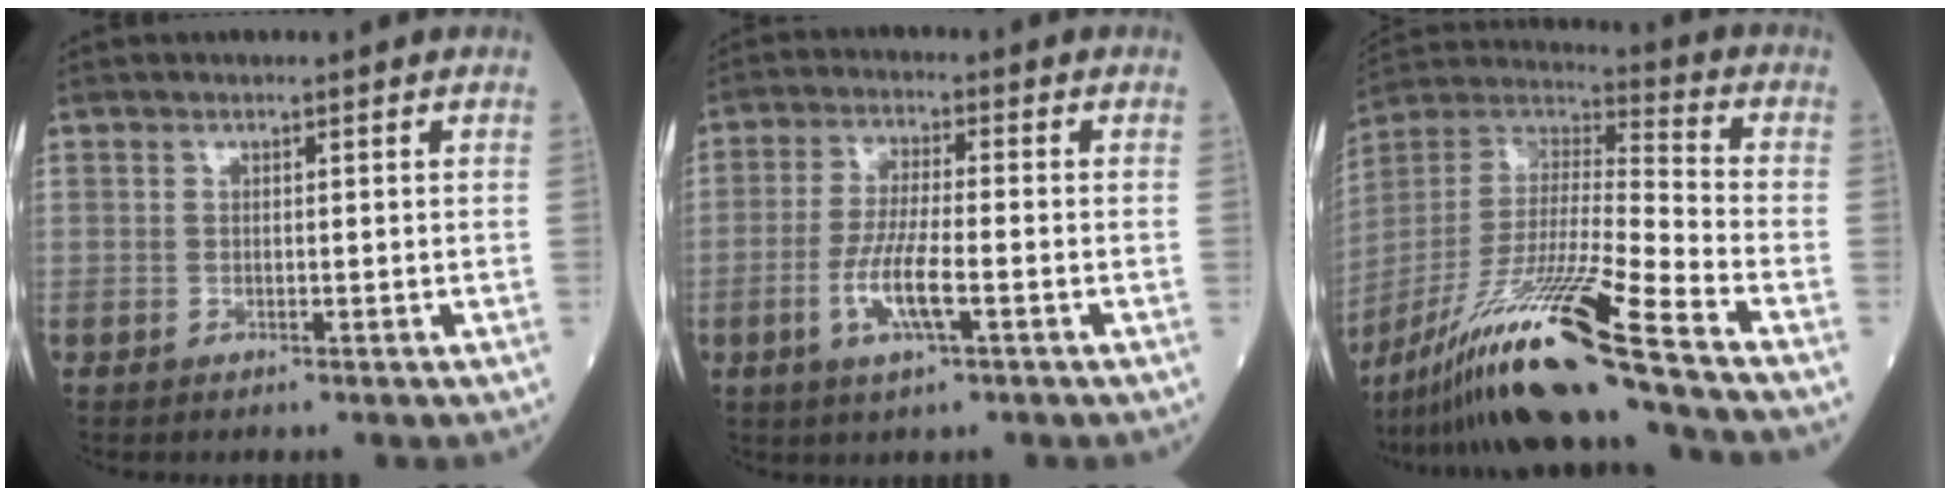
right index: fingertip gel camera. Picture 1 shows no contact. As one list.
[{"total": 7.3, "force": [-2.5, 1.0, 6.8], "torque": [-0.141, -0.007, -0.046]}, {"total": 22.9, "force": [-16.9, -1.9, 15.4], "torque": [-0.320, -0.040, -0.314]}]